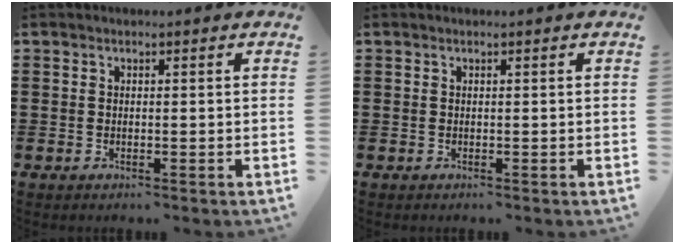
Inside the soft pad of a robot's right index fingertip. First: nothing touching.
{"total": 0.0}